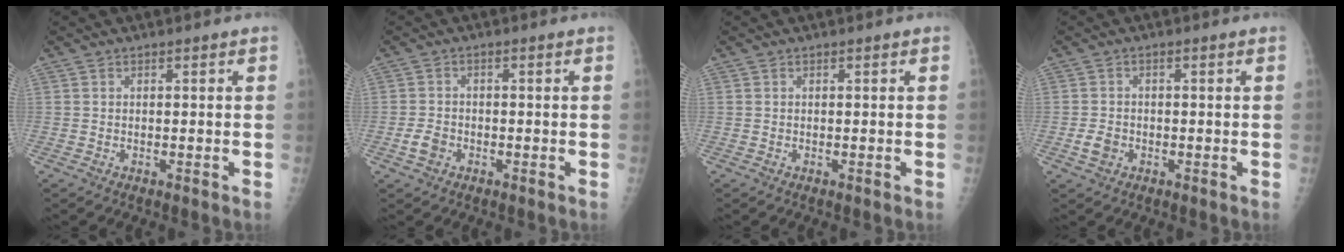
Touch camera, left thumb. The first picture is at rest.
{"total": 3.0, "force": [-1.3, 2.2, 1.5], "torque": [-0.024, 0.008, -0.022]}
{"total": 0.0}
{"total": 2.8, "force": [-1.0, 2.2, 1.4], "torque": [-0.021, 0.004, -0.015]}